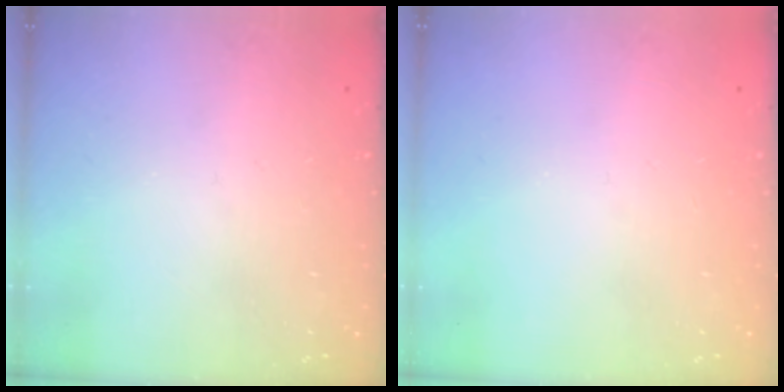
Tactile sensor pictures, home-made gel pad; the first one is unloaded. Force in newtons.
{"total": 0.0}